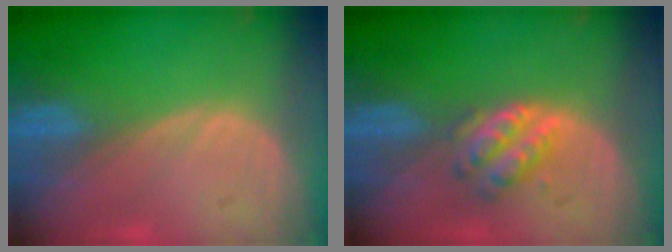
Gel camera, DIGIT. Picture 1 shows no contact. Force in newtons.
{"total": 4.9, "press": 4.3, "slide": 2.3}